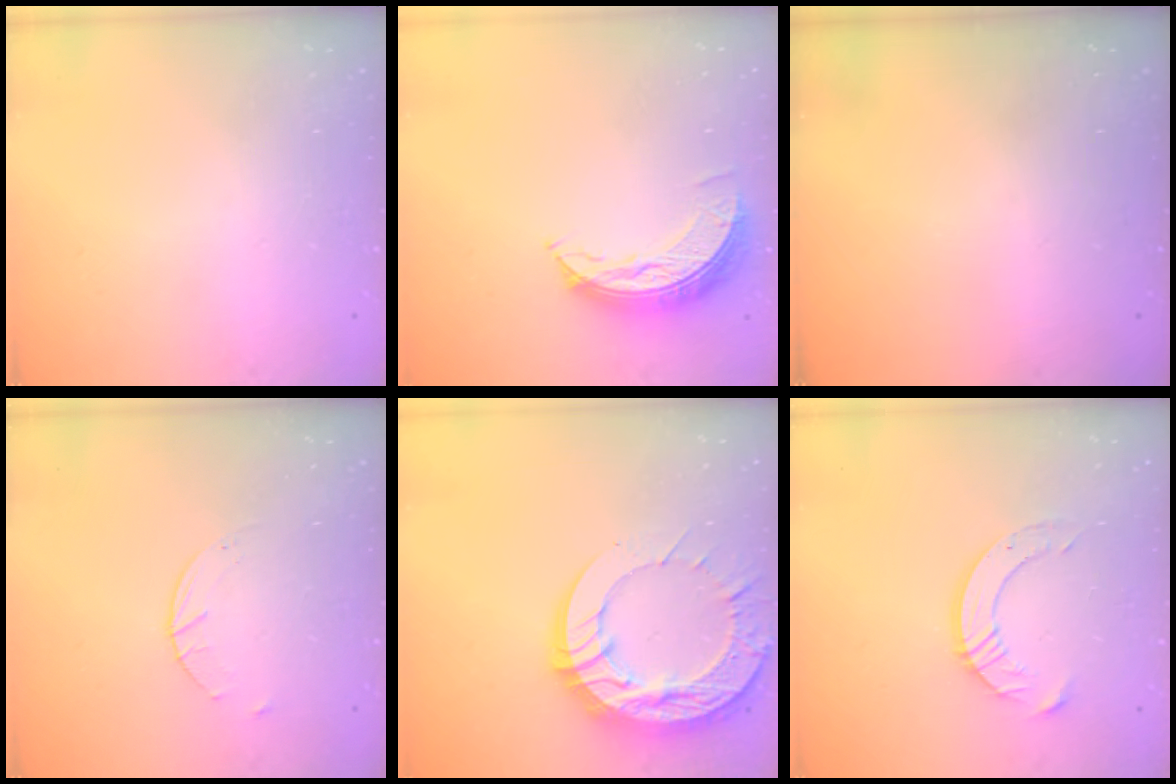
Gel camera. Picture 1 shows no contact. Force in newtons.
{"total": 8.4, "press": 8.4, "slide": 0.2}
{"total": 0.0}
{"total": 2.6, "press": 2.6, "slide": 0.4}
{"total": 20.5, "press": 20.4, "slide": 1.7}
{"total": 9.2, "press": 9.2, "slide": 0.7}